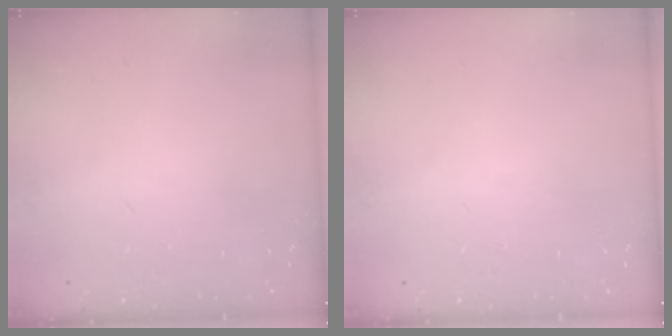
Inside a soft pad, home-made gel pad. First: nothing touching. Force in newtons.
{"total": 0.0}